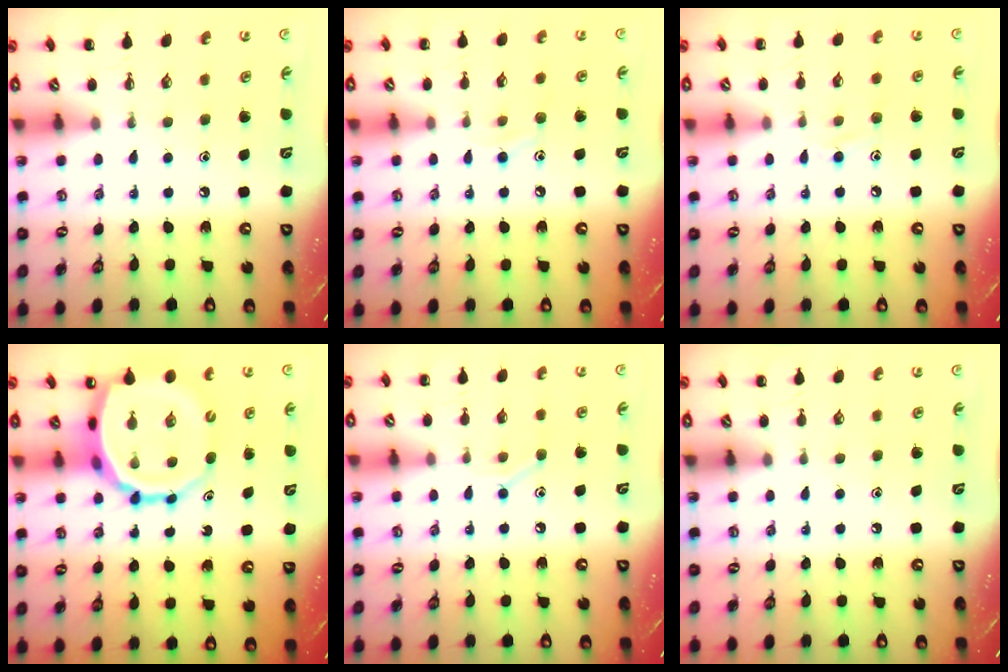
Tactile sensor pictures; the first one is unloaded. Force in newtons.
{"total": 6.0, "press": 5.8, "slide": 1.6}
{"total": 6.7, "press": 6.2, "slide": 2.4}
{"total": 12.7, "press": 12.2, "slide": 3.3}
{"total": 7.8, "press": 7.6, "slide": 1.7}
{"total": 0.9, "press": 0.9, "slide": 0.2}